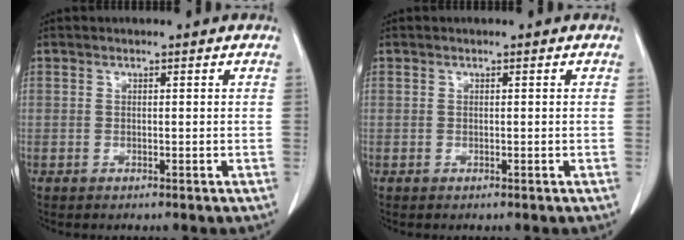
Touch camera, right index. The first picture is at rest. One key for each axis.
{"total": 0.0}